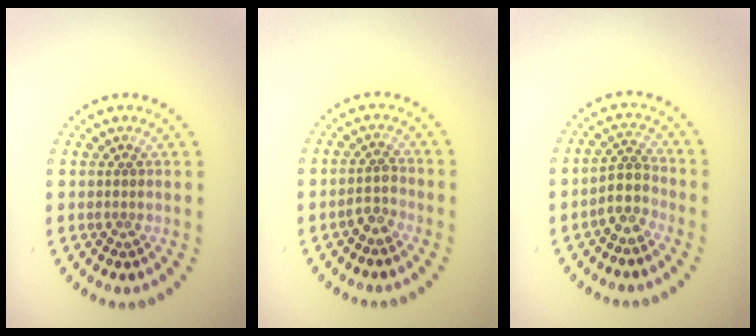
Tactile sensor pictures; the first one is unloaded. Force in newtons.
{"total": 1.3, "press": 1.2, "slide": 0.6}
{"total": 2.6, "press": 2.1, "slide": 1.5}